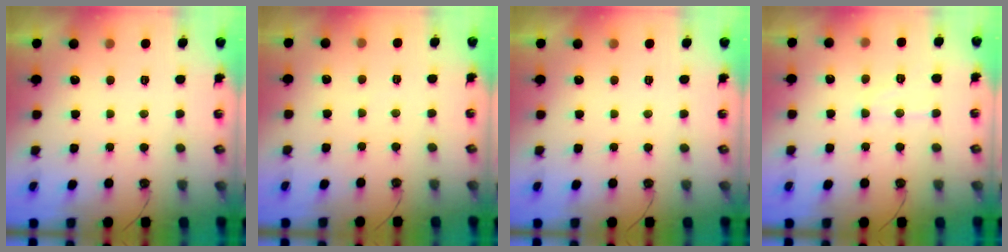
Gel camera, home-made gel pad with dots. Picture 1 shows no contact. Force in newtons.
{"total": 2.0, "press": 2.0, "slide": 0.4}
{"total": 0.0}
{"total": 10.0, "press": 10.0, "slide": 0.8}